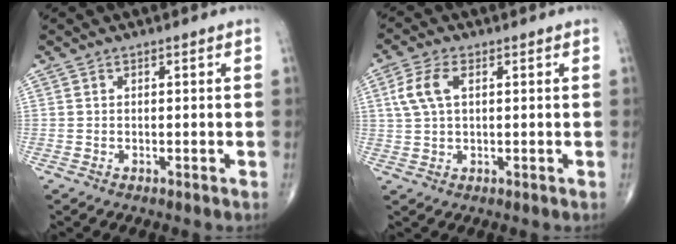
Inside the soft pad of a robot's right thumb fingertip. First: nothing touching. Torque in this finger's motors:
{"motor_torque": [-0.42, 0.52, 0.52, 0.21, 0.03]}